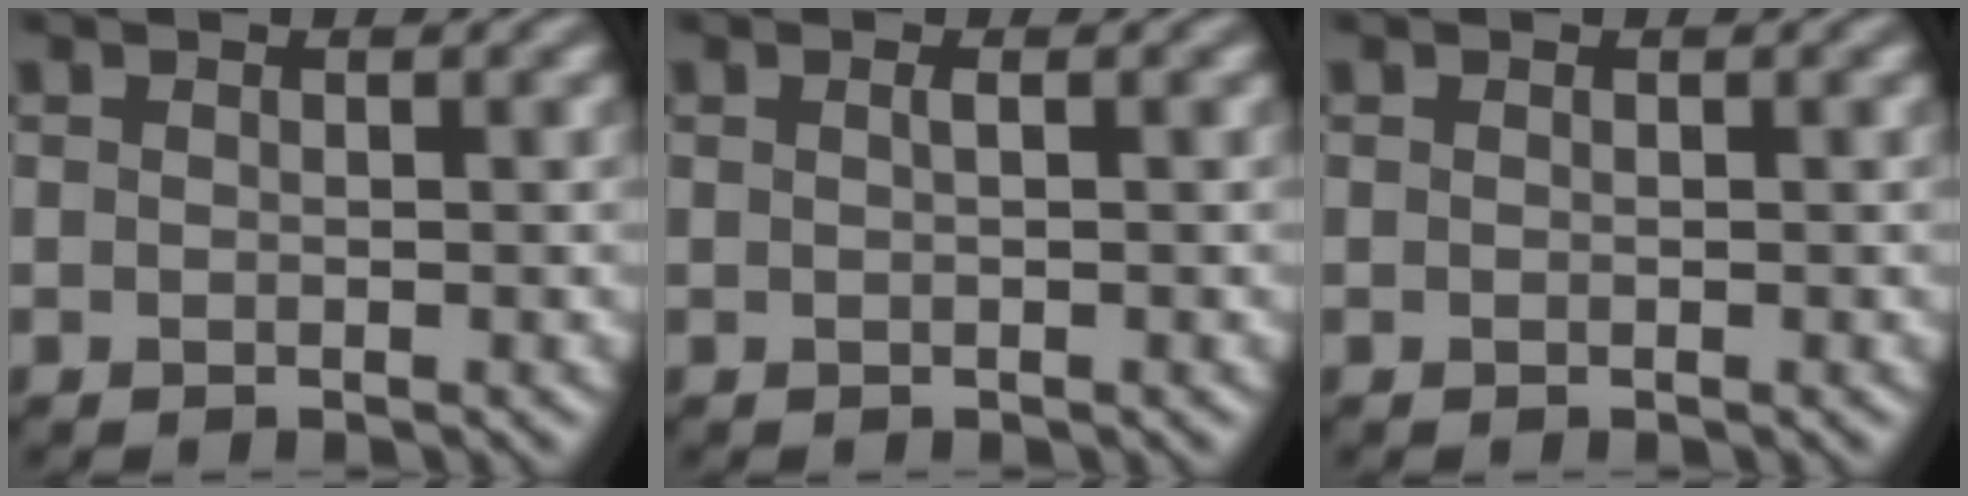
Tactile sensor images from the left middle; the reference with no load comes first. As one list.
[{"total": 0.7, "force": [0.1, 0.2, 0.7], "torque": [-0.010, 0.006, 0.001]}, {"total": 0.0}]